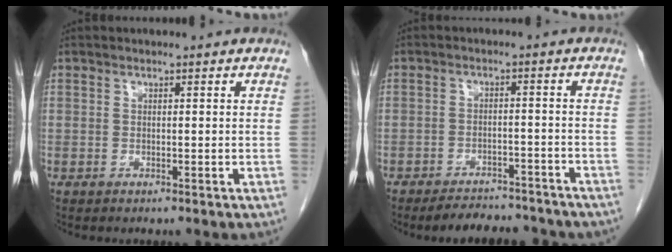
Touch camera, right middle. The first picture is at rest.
{"total": 10.2, "force": [-9.3, 2.6, 3.3], "torque": [-0.041, 0.002, -0.118]}